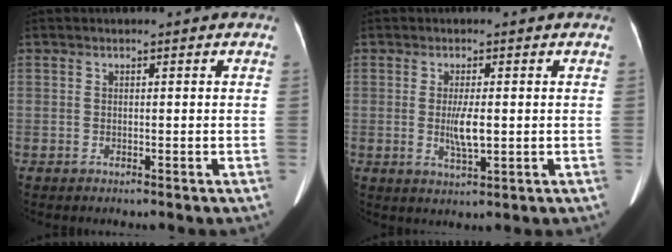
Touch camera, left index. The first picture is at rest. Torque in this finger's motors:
{"motor_torque": [0.83, 0.00, 0.51, 0.14]}